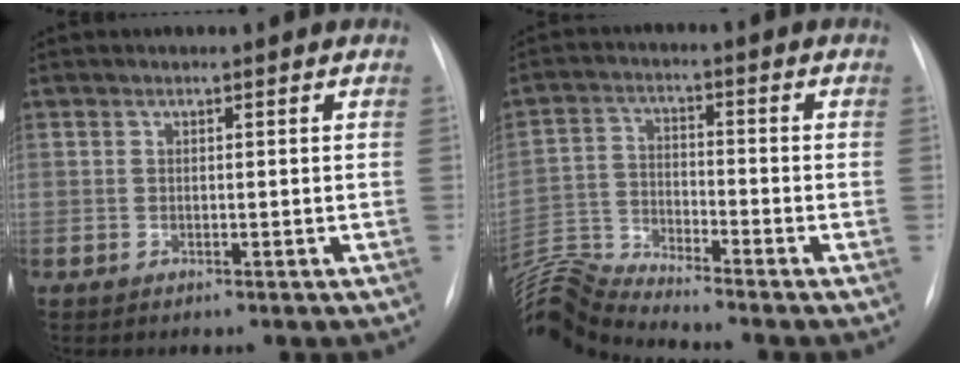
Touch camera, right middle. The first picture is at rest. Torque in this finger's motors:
{"motor_torque": [0.50, -1.64, 0.44, 0.21]}